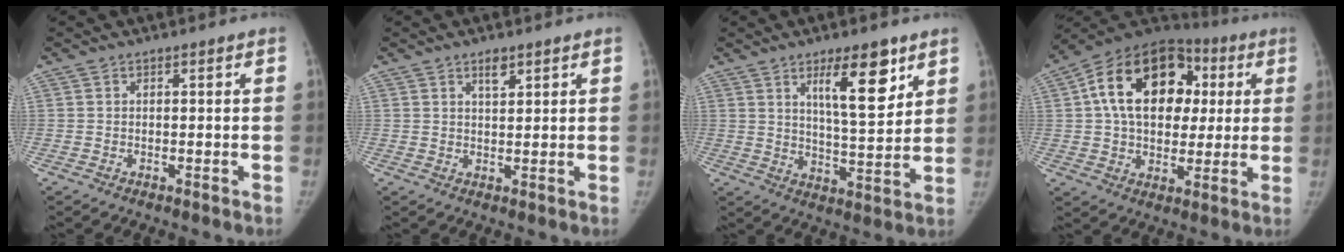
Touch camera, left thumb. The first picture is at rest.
{"total": 2.4, "force": [1.6, 1.0, 1.4], "torque": [-0.016, -0.011, 0.026]}
{"total": 11.8, "force": [6.3, 3.6, 9.3], "torque": [-0.125, -0.045, 0.105]}
{"total": 22.1, "force": [4.4, 15.4, 15.2], "torque": [-0.224, 0.024, 0.064]}